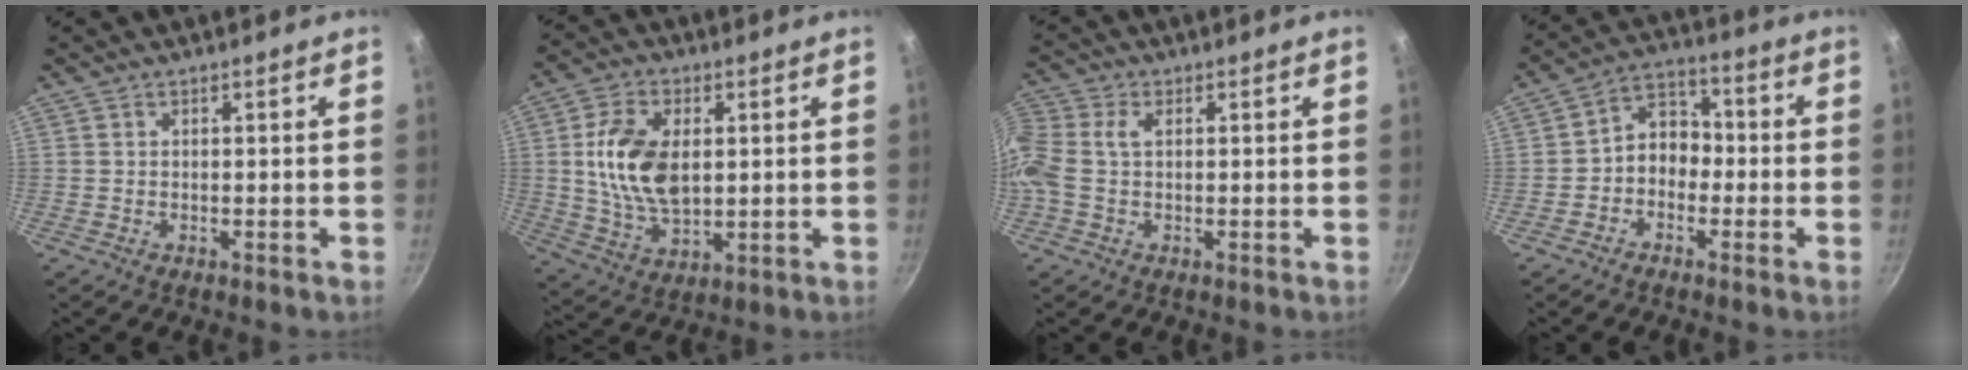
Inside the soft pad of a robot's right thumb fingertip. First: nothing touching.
{"total": 13.6, "force": [1.8, 8.3, 10.7], "torque": [-0.185, -0.007, 0.037]}
{"total": 7.7, "force": [0.6, 5.2, 5.8], "torque": [-0.132, 0.019, -0.005]}
{"total": 7.1, "force": [-1.7, 5.5, 4.1], "torque": [-0.027, 0.036, -0.045]}